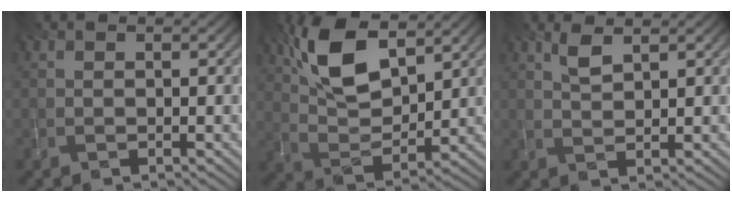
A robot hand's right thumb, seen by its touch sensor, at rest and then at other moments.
{"total": 10.9, "force": [6.3, 4.5, 7.7], "torque": [-0.168, 0.006, 0.124]}
{"total": 2.3, "force": [1.5, 0.6, 1.6], "torque": [-0.039, 0.001, 0.032]}